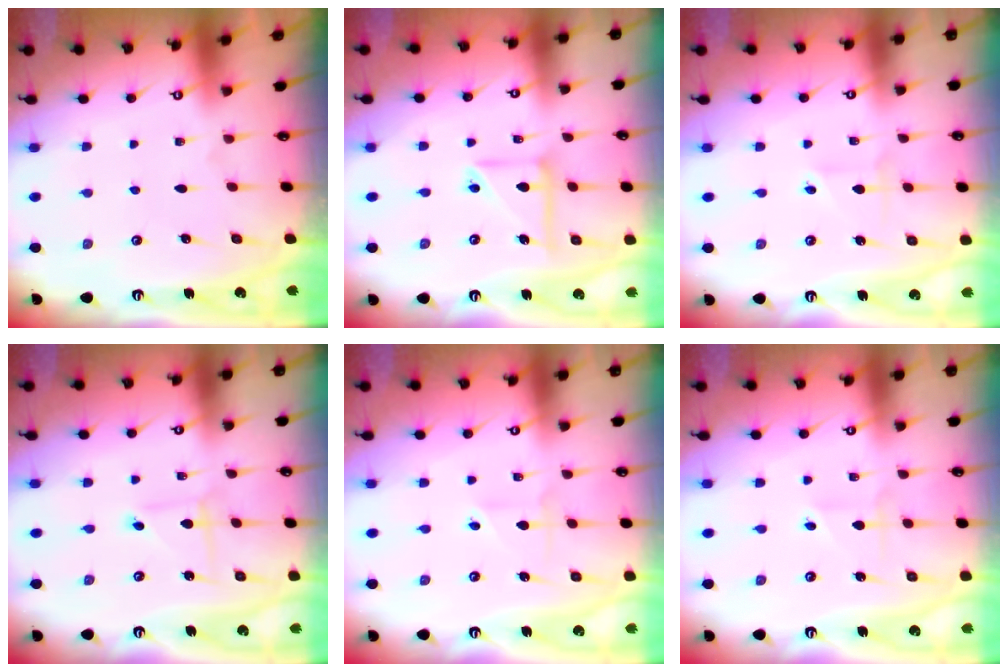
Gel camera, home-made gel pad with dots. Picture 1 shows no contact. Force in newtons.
{"total": 11.6, "press": 11.5, "slide": 1.3}
{"total": 1.7, "press": 1.7, "slide": 0.2}
{"total": 1.6, "press": 1.6, "slide": 0.2}
{"total": 2.0, "press": 2.0, "slide": 0.2}
{"total": 2.3, "press": 2.3, "slide": 0.2}